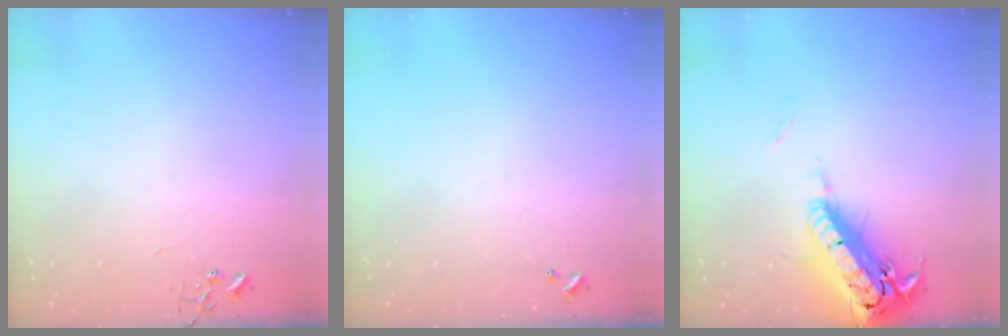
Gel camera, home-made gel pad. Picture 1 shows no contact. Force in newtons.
{"total": 0.0}
{"total": 22.8, "press": 22.3, "slide": 4.6}